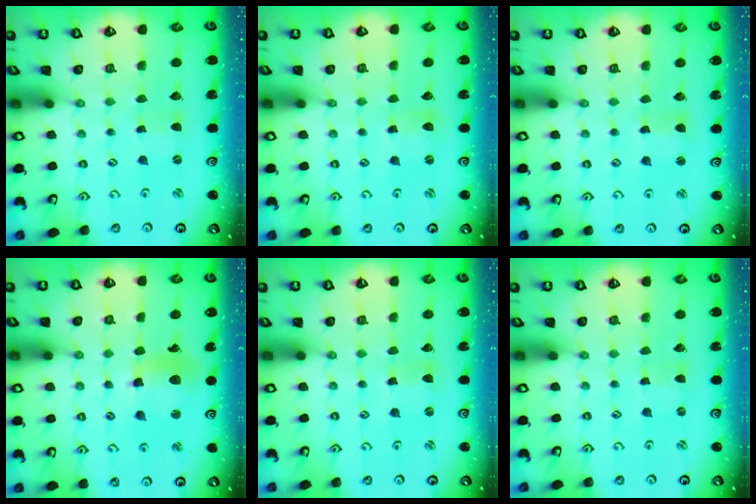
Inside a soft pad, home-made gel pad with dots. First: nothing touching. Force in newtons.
{"total": 1.6, "press": 1.6, "slide": 0.3}
{"total": 1.5, "press": 1.5, "slide": 0.3}
{"total": 12.3, "press": 12.2, "slide": 1.7}
{"total": 2.0, "press": 2.0, "slide": 0.1}
{"total": 0.0}